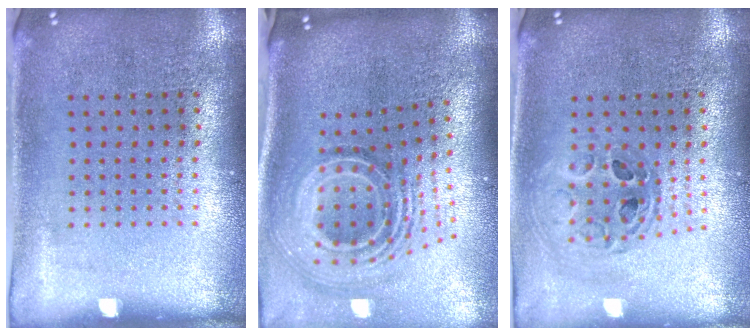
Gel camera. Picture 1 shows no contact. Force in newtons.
{"total": 2.6, "press": 1.7, "slide": 2.0}
{"total": 0.7, "press": 0.7, "slide": 0.1}